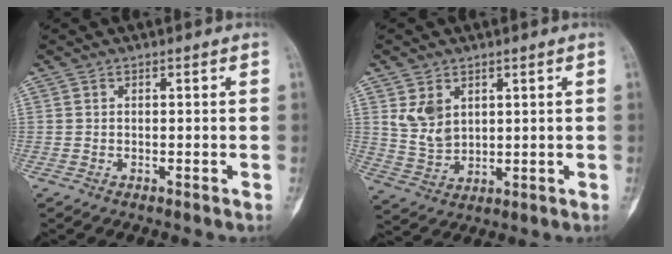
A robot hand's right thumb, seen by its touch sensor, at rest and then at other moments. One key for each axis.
{"total": 6.6, "fx": 2.6, "fy": 4.7, "fz": 3.8, "tx": -0.059, "ty": -0.016, "tz": 0.065}